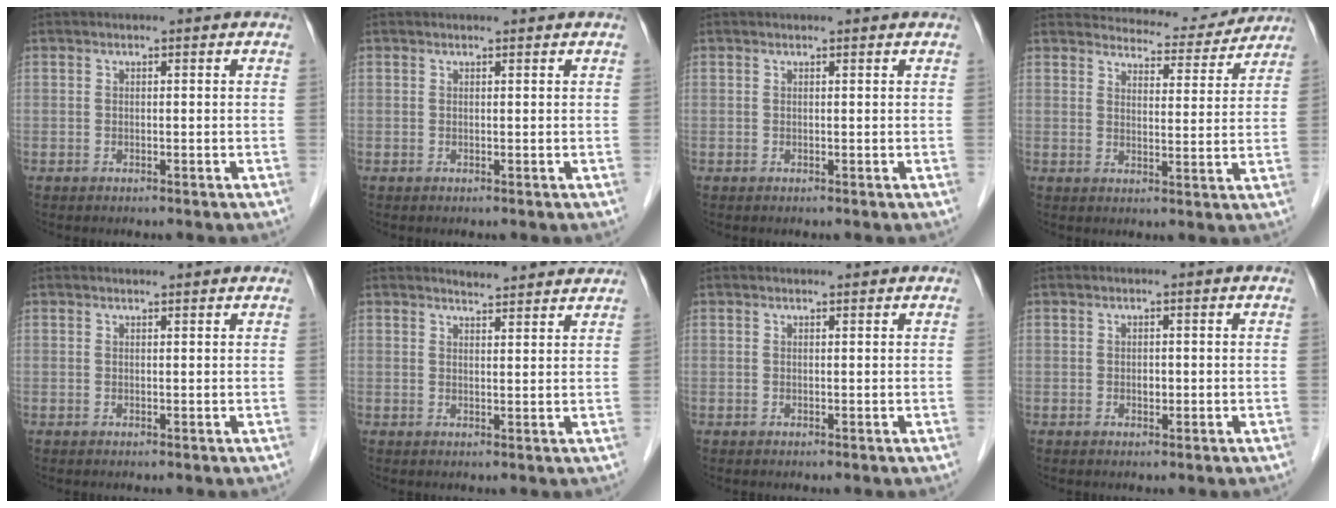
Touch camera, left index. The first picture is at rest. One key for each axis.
{"total": 0.8, "fx": 0.8, "fy": 0.1, "fz": 0.1, "tx": -0.009, "ty": 0.006, "tz": 0.013}
{"total": 1.1, "fx": 1.0, "fy": 0.1, "fz": 0.2, "tx": -0.010, "ty": 0.007, "tz": 0.012}
{"total": 11.1, "fx": 10.7, "fy": 2.7, "fz": 1.1, "tx": -0.002, "ty": -0.004, "tz": 0.124}
{"total": 2.6, "fx": 2.6, "fy": 0.1, "fz": 0.6, "tx": -0.011, "ty": 0.013, "tz": 0.028}
{"total": 6.0, "fx": 5.8, "fy": 0.7, "fz": 1.1, "tx": -0.019, "ty": 0.009, "tz": 0.062}
{"total": 1.2, "fx": 1.2, "fy": 0.1, "fz": 0.2, "tx": -0.008, "ty": 0.007, "tz": 0.018}
{"total": 0.8, "fx": -0.1, "fy": 0.6, "fz": 0.6, "tx": -0.010, "ty": 0.000, "tz": -0.001}